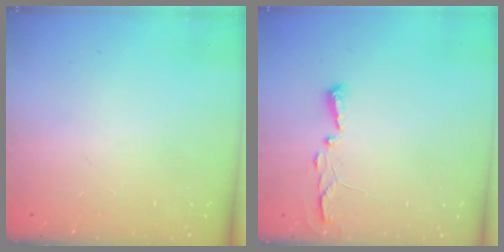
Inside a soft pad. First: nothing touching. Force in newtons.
{"total": 3.5, "press": 3.5, "slide": 0.5}